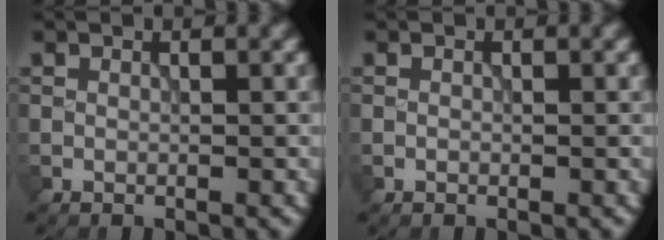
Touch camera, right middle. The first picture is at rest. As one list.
[{"total": 0.0}]